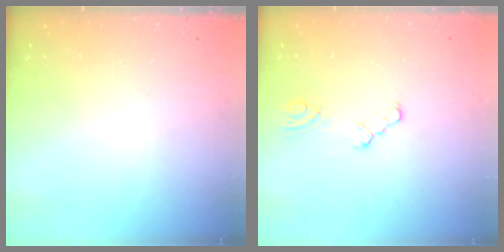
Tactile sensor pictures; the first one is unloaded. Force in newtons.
{"total": 1.6, "press": 1.6, "slide": 0.2}